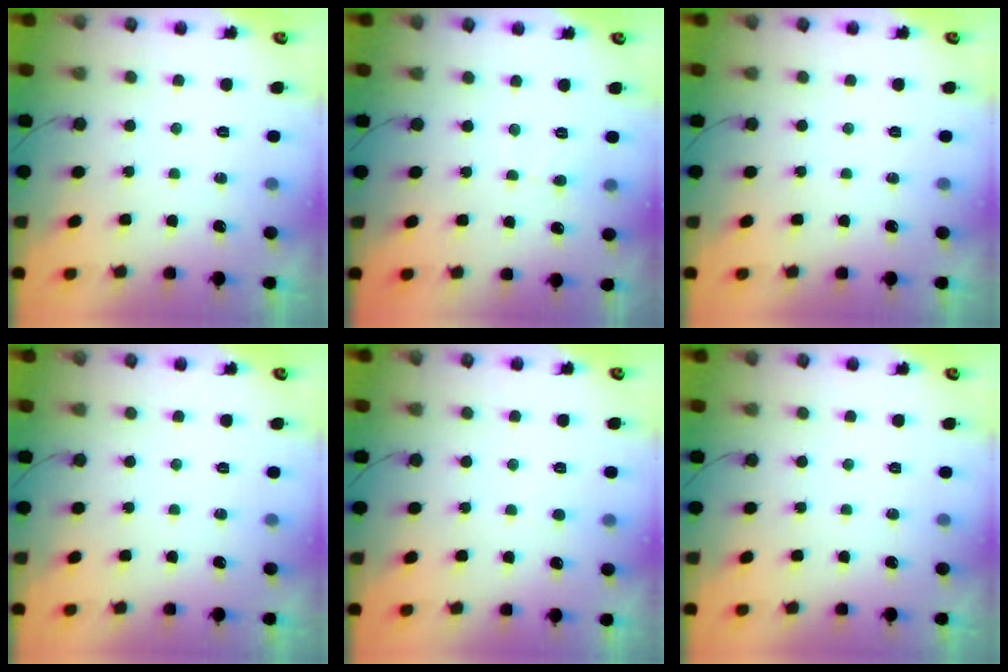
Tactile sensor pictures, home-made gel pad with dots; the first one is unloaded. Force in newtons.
{"total": 2.2, "press": 2.2, "slide": 0.2}
{"total": 0.0}
{"total": 0.0}
{"total": 2.5, "press": 2.5, "slide": 0.2}
{"total": 0.0}